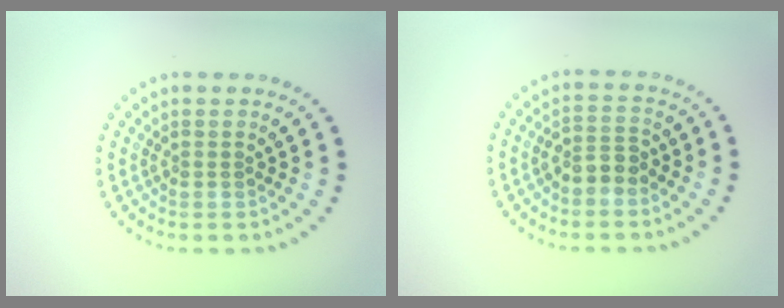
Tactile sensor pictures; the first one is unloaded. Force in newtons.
{"total": 2.5, "press": 2.3, "slide": 1.0}